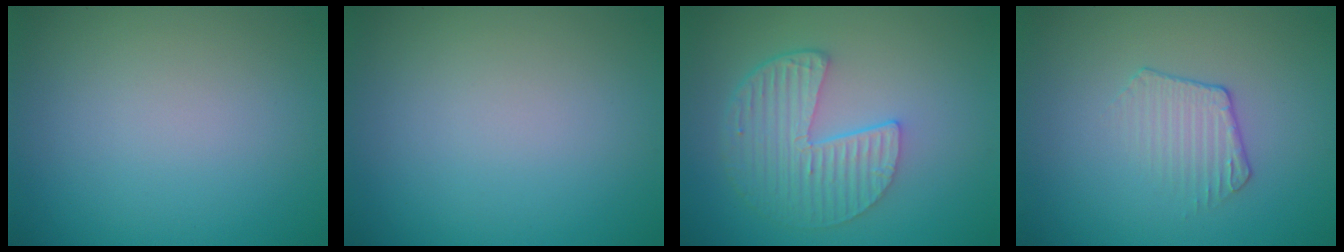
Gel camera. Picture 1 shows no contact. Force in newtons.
{"total": 0.0}
{"total": 5.4, "press": 4.0, "slide": 3.7}
{"total": 1.8, "press": 1.1, "slide": 1.4}